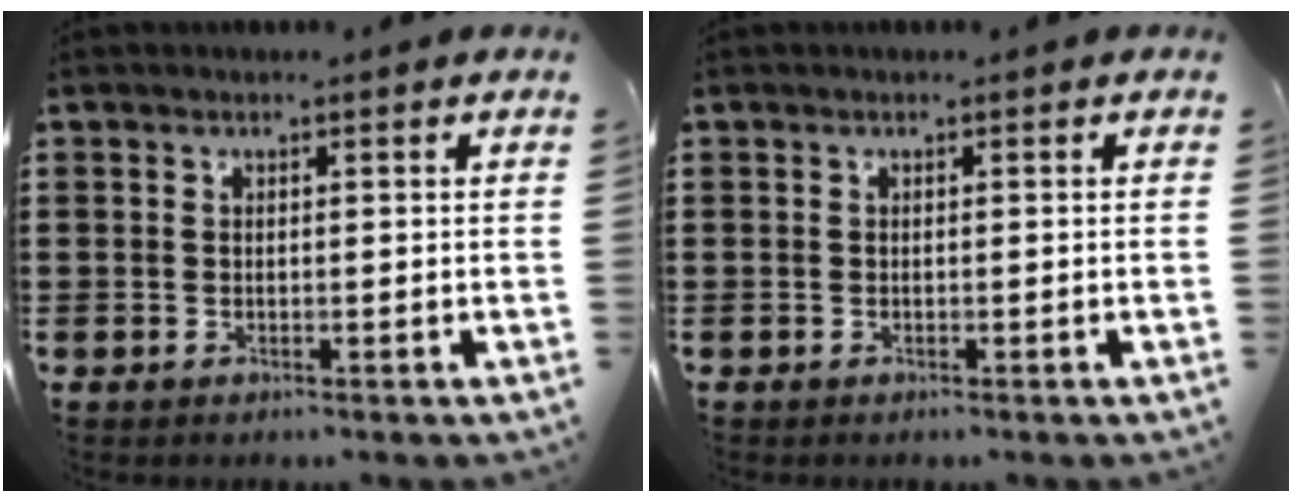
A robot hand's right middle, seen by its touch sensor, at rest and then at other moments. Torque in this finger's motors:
{"motor_torque": [0.40, -0.19, 0.04, 0.06]}